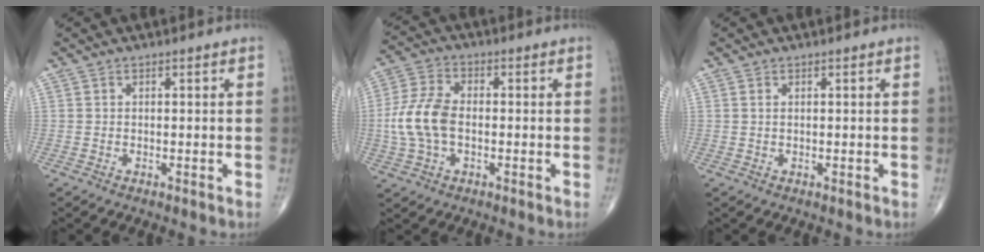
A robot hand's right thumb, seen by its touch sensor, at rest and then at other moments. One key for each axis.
{"total": 10.2, "fx": -1.0, "fy": 6.1, "fz": 8.1, "tx": -0.177, "ty": 0.018, "tz": -0.024}
{"total": 0.5, "fx": 0.3, "fy": 0.2, "fz": 0.4, "tx": -0.012, "ty": 0.004, "tz": 0.006}